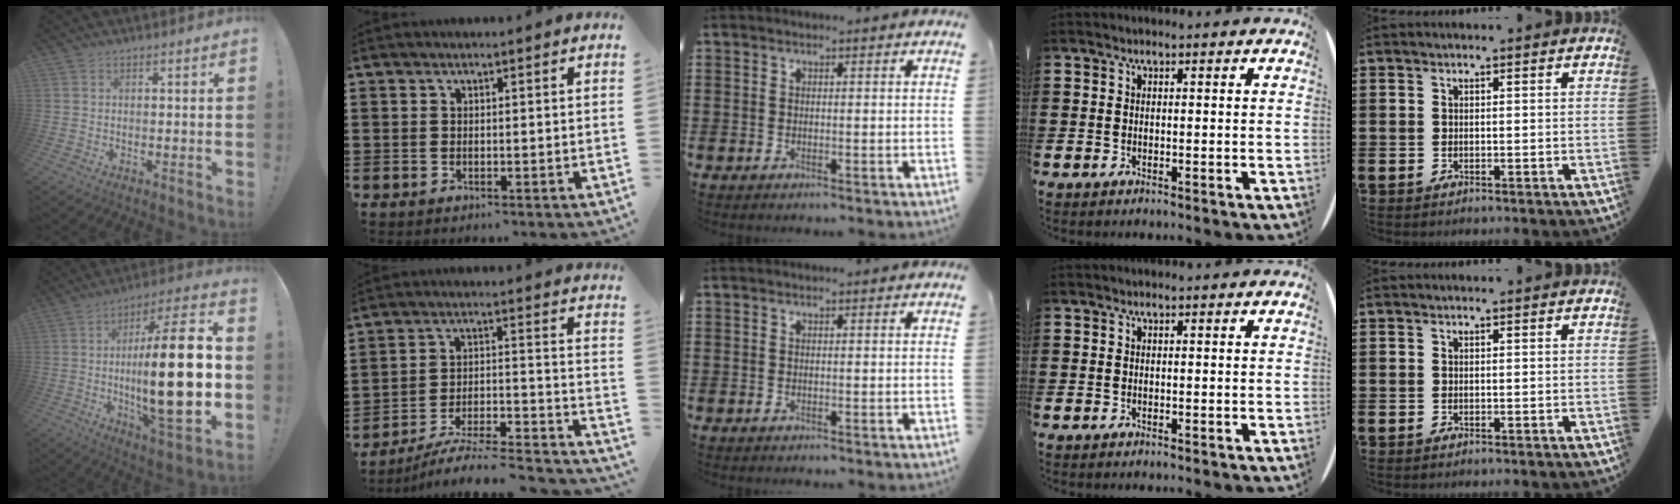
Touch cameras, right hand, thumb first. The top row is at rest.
{"thumb": {"total": 26.7, "force": [-1.6, 7.0, 25.7], "torque": [-0.430, -0.010, -0.030]}, "index": {"total": 5.8, "force": [-5.1, 0.6, 2.6], "torque": [-0.039, -0.010, -0.103]}}